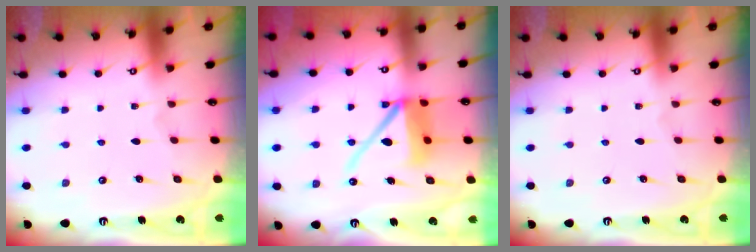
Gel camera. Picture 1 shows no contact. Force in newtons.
{"total": 11.1, "press": 11.0, "slide": 1.6}
{"total": 0.0}